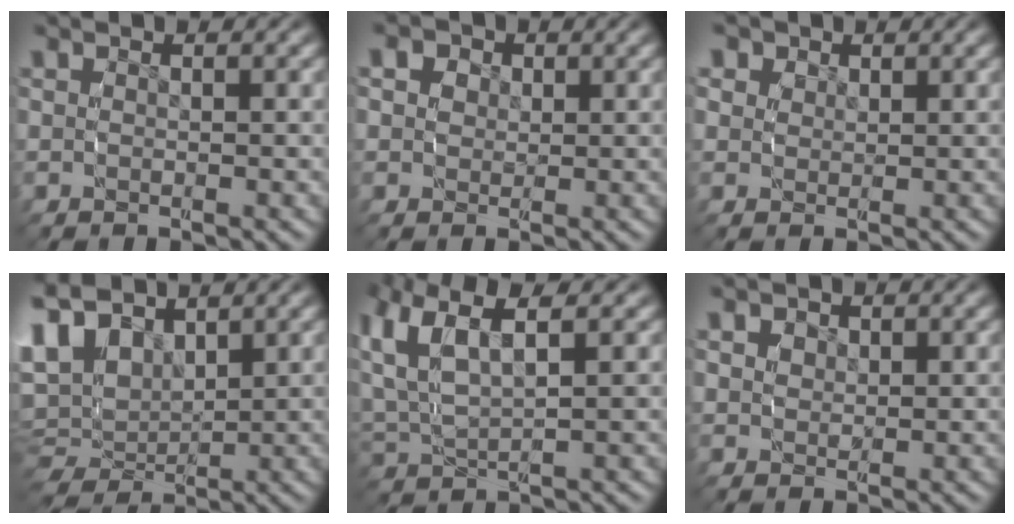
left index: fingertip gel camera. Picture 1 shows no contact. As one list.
[{"total": 4.2, "force": [1.3, 3.6, 1.6], "torque": [-0.033, -0.006, 0.019]}, {"total": 3.8, "force": [1.7, 3.1, 1.4], "torque": [-0.030, -0.002, 0.028]}, {"total": 10.1, "force": [1.7, 8.5, 5.2], "torque": [-0.134, -0.023, 0.033]}, {"total": 6.7, "force": [1.9, 4.6, 4.5], "torque": [-0.132, -0.004, 0.032]}, {"total": 1.6, "force": [0.7, 1.4, 0.5], "torque": [-0.007, -0.004, 0.017]}]